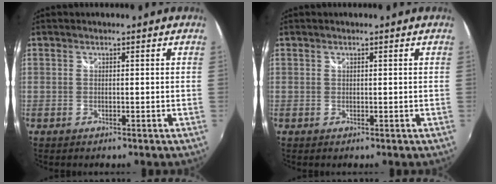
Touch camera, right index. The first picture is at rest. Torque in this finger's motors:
{"motor_torque": [-0.13, -0.17, 0.10, 0.01]}